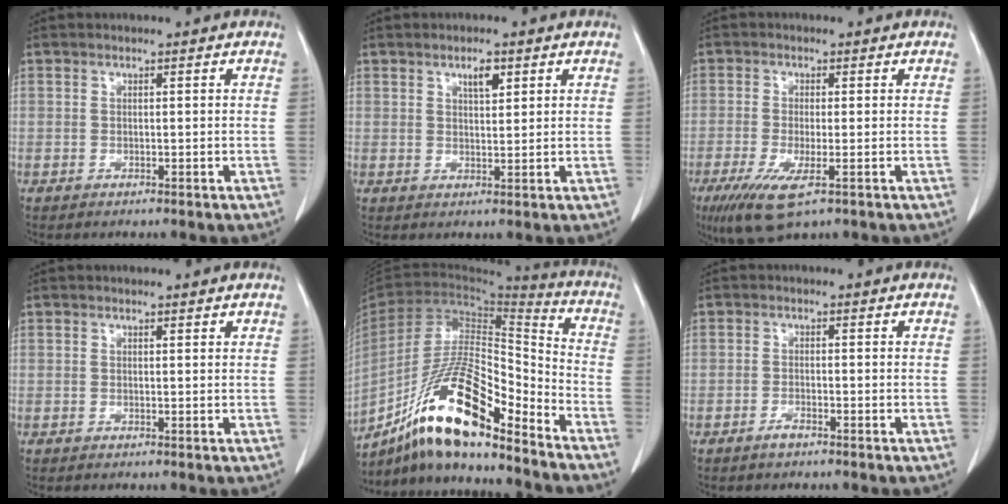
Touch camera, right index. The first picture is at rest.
{"total": 3.1, "force": [1.8, 1.2, 2.2], "torque": [-0.036, -0.003, 0.031]}
{"total": 7.0, "force": [-3.4, 1.5, 6.0], "torque": [-0.117, -0.021, -0.055]}
{"total": 0.5, "force": [0.5, 0.1, 0.2], "torque": [-0.005, -0.001, 0.004]}
{"total": 19.2, "force": [-13.2, 3.4, 13.6], "torque": [-0.269, -0.007, -0.239]}
{"total": 1.5, "force": [-1.2, 0.3, 0.9], "torque": [-0.019, 0.000, -0.023]}